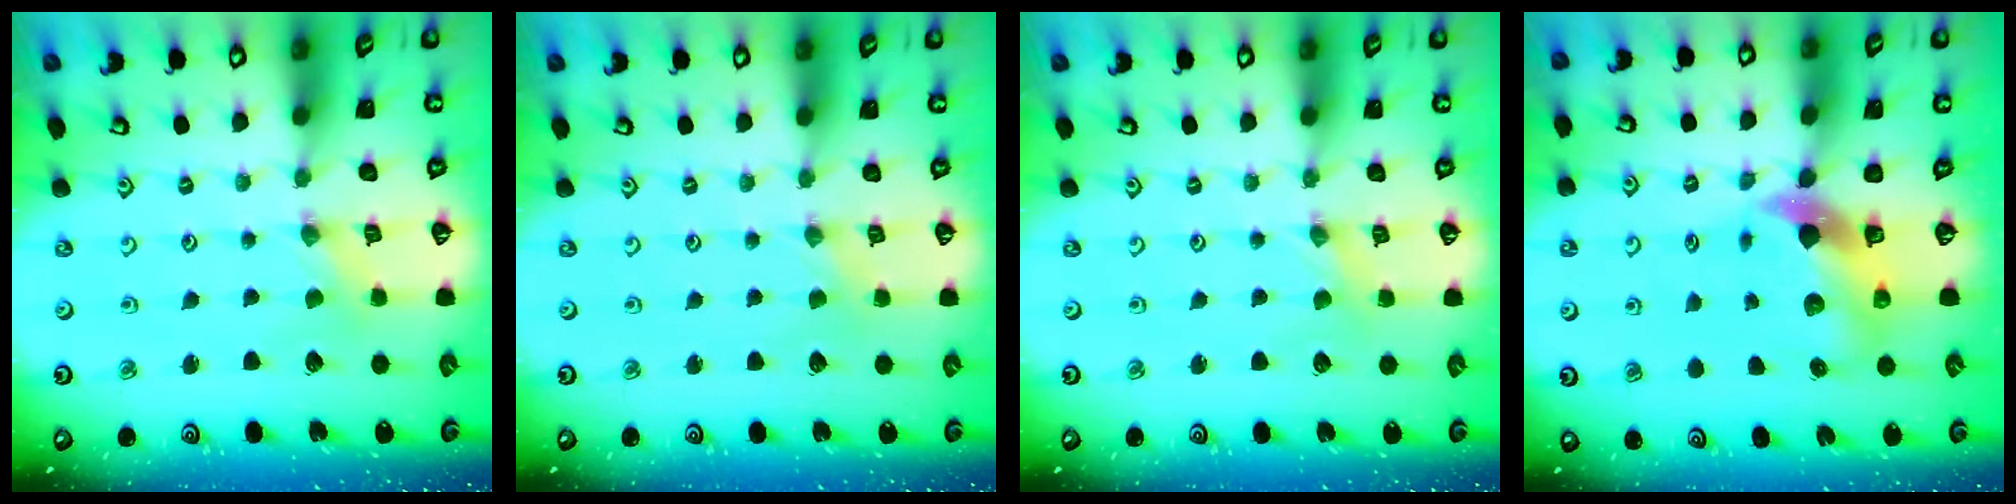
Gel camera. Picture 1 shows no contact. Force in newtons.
{"total": 0.0}
{"total": 0.9, "press": 0.9, "slide": 0.1}
{"total": 8.9, "press": 8.8, "slide": 1.7}